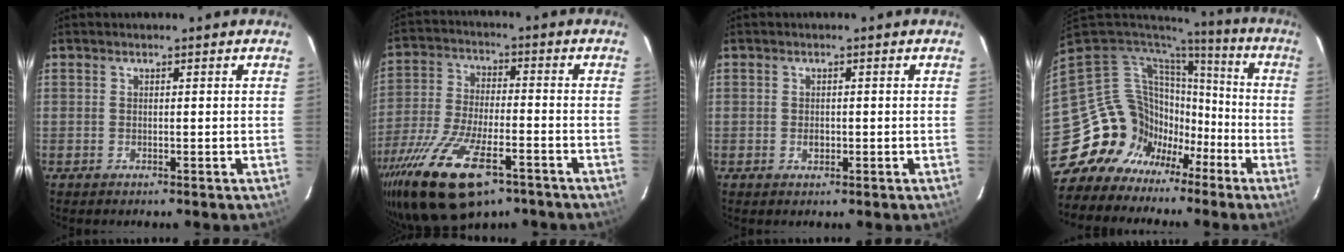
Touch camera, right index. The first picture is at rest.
{"total": 21.6, "force": [-13.1, 8.6, 15.0], "torque": [-0.313, -0.057, -0.225]}
{"total": 1.4, "force": [-0.3, 1.1, 0.9], "torque": [-0.015, 0.002, -0.005]}
{"total": 14.2, "force": [-7.9, 11.4, 3.4], "torque": [-0.080, 0.040, -0.137]}